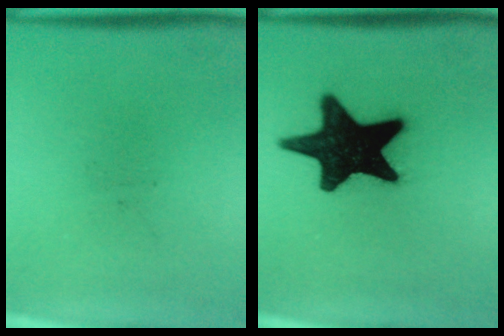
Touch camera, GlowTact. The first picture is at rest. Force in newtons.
{"total": 18.0}